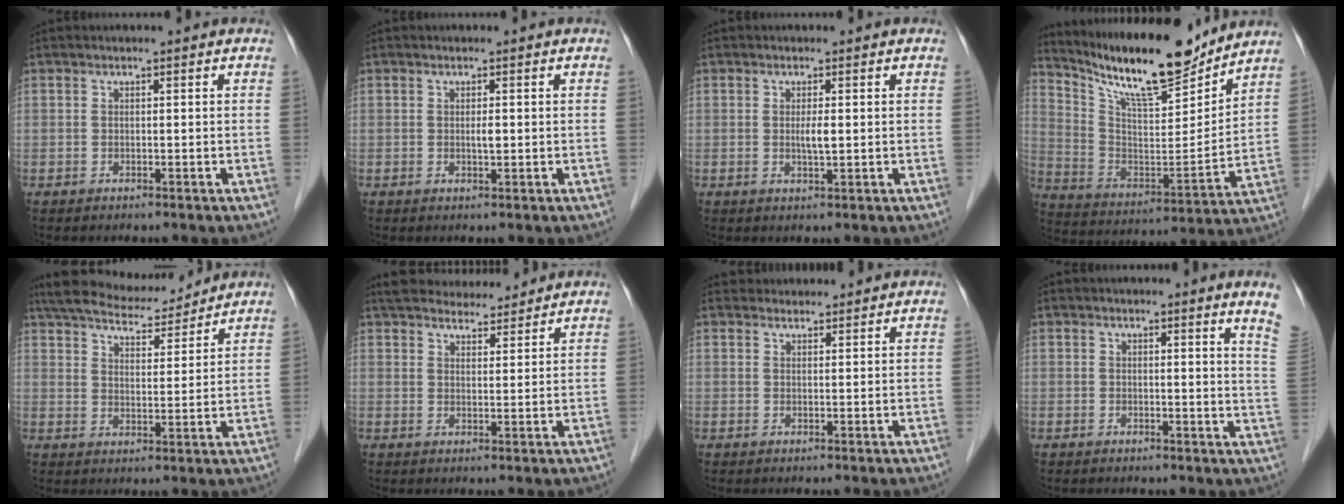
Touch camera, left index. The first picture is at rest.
{"total": 1.0, "force": [0.1, 0.3, 1.0], "torque": [-0.016, -0.001, 0.001]}
{"total": 1.8, "force": [0.2, 0.2, 1.8], "torque": [-0.034, -0.002, 0.003]}
{"total": 17.3, "force": [15.1, 2.4, 8.0], "torque": [-0.151, -0.016, 0.263]}
{"total": 13.5, "force": [12.2, 2.7, 5.1], "torque": [-0.088, 0.024, 0.194]}
{"total": 11.9, "force": [11.0, 2.5, 3.6], "torque": [-0.051, 0.023, 0.167]}
{"total": 3.5, "force": [3.3, 0.9, -0.2], "torque": [0.003, 0.025, 0.049]}
{"total": 4.3, "force": [3.4, -1.1, 2.3], "torque": [-0.031, -0.029, 0.019]}